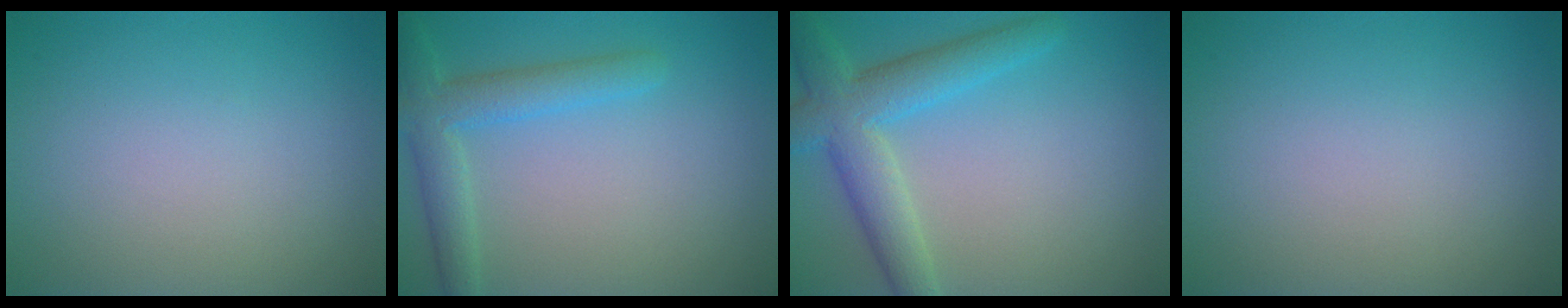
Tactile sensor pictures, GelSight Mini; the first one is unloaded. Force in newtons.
{"total": 3.8, "press": 3.8, "slide": 0.3}
{"total": 5.5, "press": 5.5, "slide": 0.3}
{"total": 0.0}